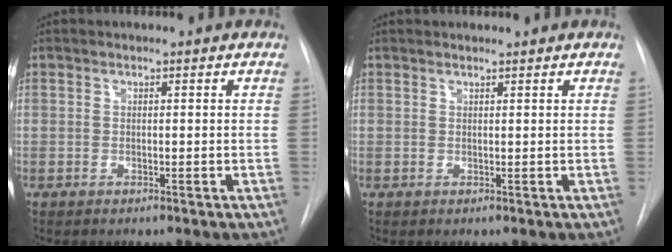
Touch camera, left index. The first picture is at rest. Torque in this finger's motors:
{"motor_torque": [0.12, -0.17, -0.12, 0.01]}